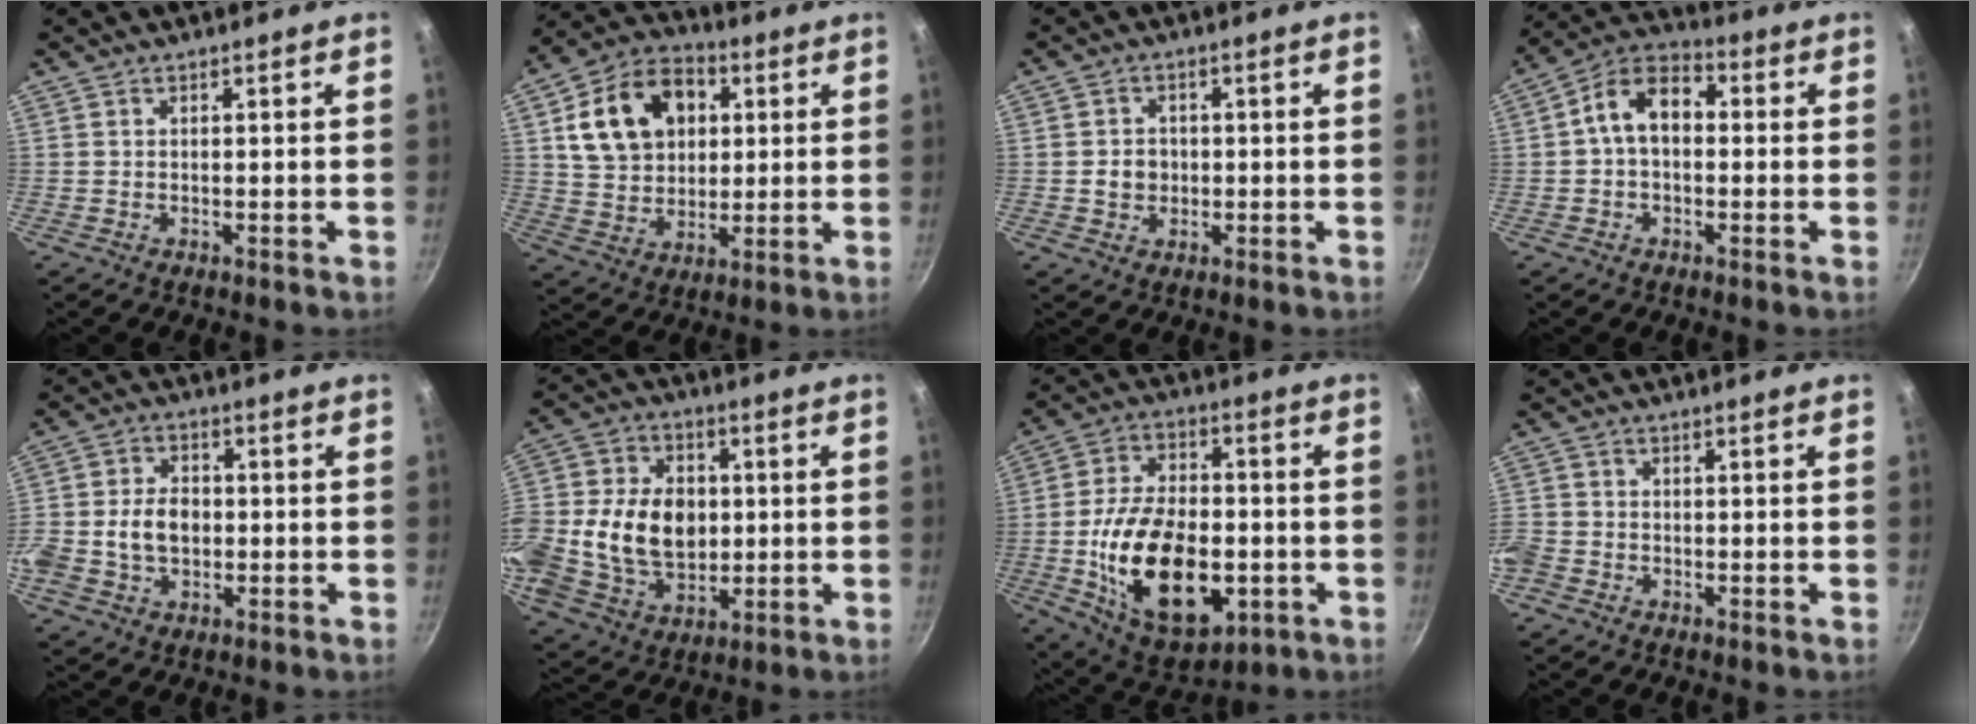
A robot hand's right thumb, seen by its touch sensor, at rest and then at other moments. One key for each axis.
{"total": 17.2, "fx": 4.4, "fy": 12.8, "fz": 10.6, "tx": -0.156, "ty": 0.011, "tz": 0.072}
{"total": 3.6, "fx": -0.3, "fy": 3.2, "fz": 1.7, "tx": -0.013, "ty": 0.005, "tz": -0.006}
{"total": 9.7, "fx": 0.5, "fy": 6.5, "fz": 7.2, "tx": -0.099, "ty": 0.034, "tz": -0.008}
{"total": 10.5, "fx": -1.2, "fy": 7.8, "fz": 6.8, "tx": -0.122, "ty": 0.021, "tz": -0.029}
{"total": 23.5, "fx": 0.1, "fy": 17.8, "fz": 15.4, "tx": -0.313, "ty": 0.027, "tz": 0.009}
{"total": 23.4, "fx": -4.7, "fy": 13.9, "fz": 18.2, "tx": -0.296, "ty": 0.018, "tz": -0.064}
{"total": 5.3, "fx": -2.4, "fy": 4.1, "fz": 2.2, "tx": -0.058, "ty": 0.011, "tz": -0.056}